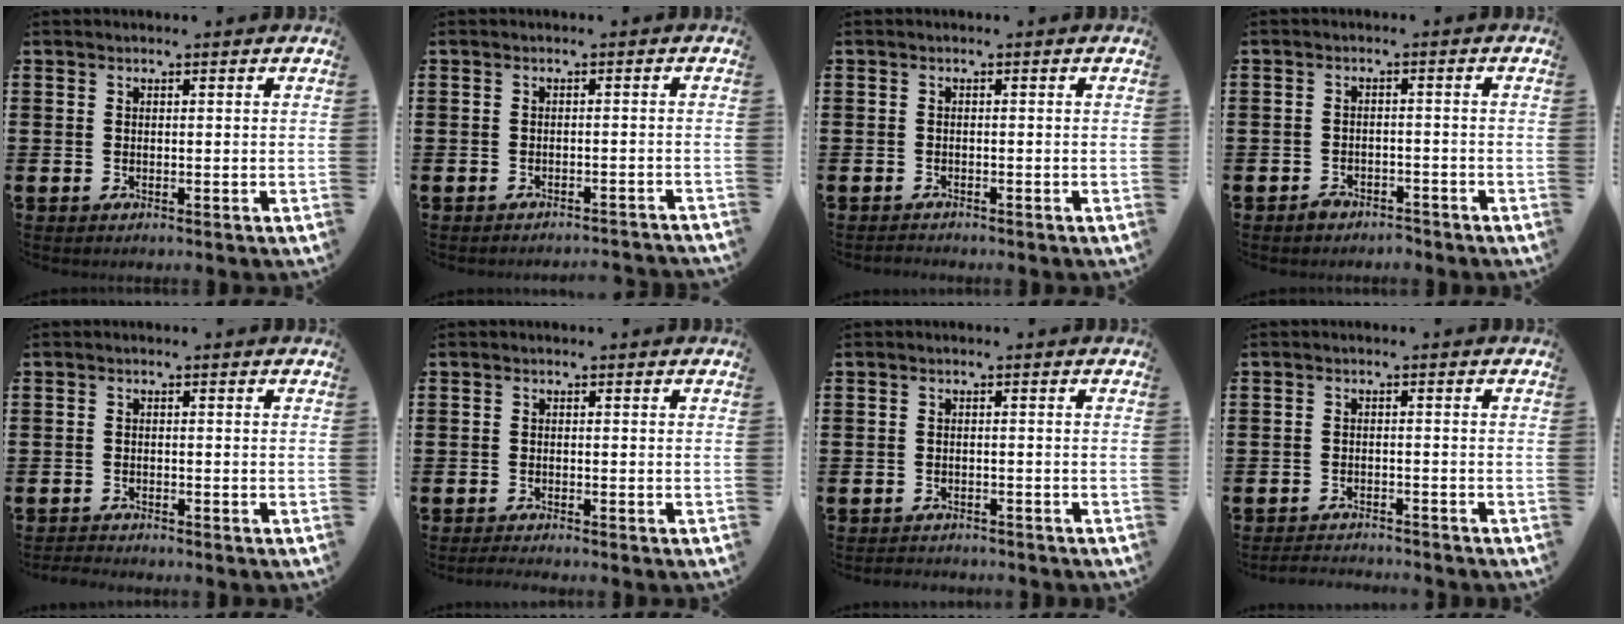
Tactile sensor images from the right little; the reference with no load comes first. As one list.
[{"total": 1.2, "force": [-1.2, -0.2, 0.0], "torque": [-0.001, 0.004, -0.025]}, {"total": 0.6, "force": [-0.6, 0.1, 0.0], "torque": [-0.002, -0.002, -0.012]}, {"total": 1.8, "force": [-1.7, 0.6, 0.1], "torque": [-0.009, 0.004, -0.037]}, {"total": 1.1, "force": [-1.0, 0.0, 0.0], "torque": [-0.002, 0.000, -0.022]}, {"total": 0.9, "force": [-0.8, -0.1, 0.4], "torque": [-0.006, -0.002, -0.017]}, {"total": 1.2, "force": [-1.2, 0.0, -0.1], "torque": [-0.001, 0.003, -0.026]}, {"total": 2.0, "force": [-2.0, 0.0, -0.1], "torque": [-0.004, 0.002, -0.043]}]